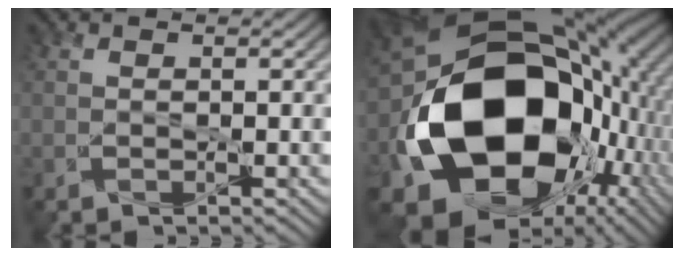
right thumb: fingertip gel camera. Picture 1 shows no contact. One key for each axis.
{"total": 22.1, "fx": -3.0, "fy": 16.4, "fz": 14.5, "tx": -0.324, "ty": -0.024, "tz": -0.037}